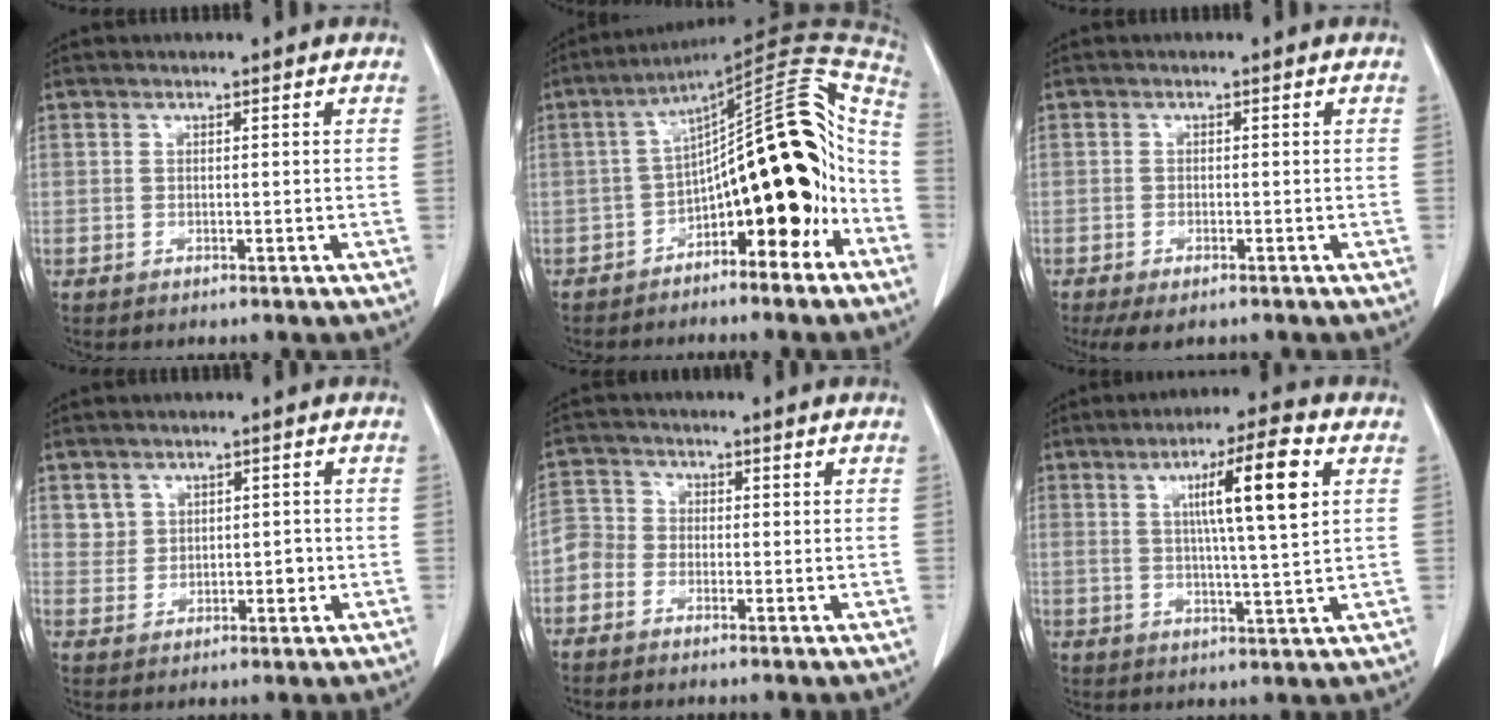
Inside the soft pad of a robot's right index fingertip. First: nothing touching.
{"total": 20.0, "force": [-5.0, 5.9, 18.5], "torque": [-0.273, 0.045, -0.065]}
{"total": 4.0, "force": [-2.9, 1.3, 2.3], "torque": [-0.042, -0.011, -0.047]}
{"total": 3.4, "force": [0.8, 3.0, 1.5], "torque": [-0.014, 0.005, 0.019]}
{"total": 2.8, "force": [-1.3, 2.5, 0.4], "torque": [0.004, 0.010, -0.040]}
{"total": 10.8, "force": [3.3, 0.1, 10.3], "torque": [-0.165, 0.006, 0.049]}